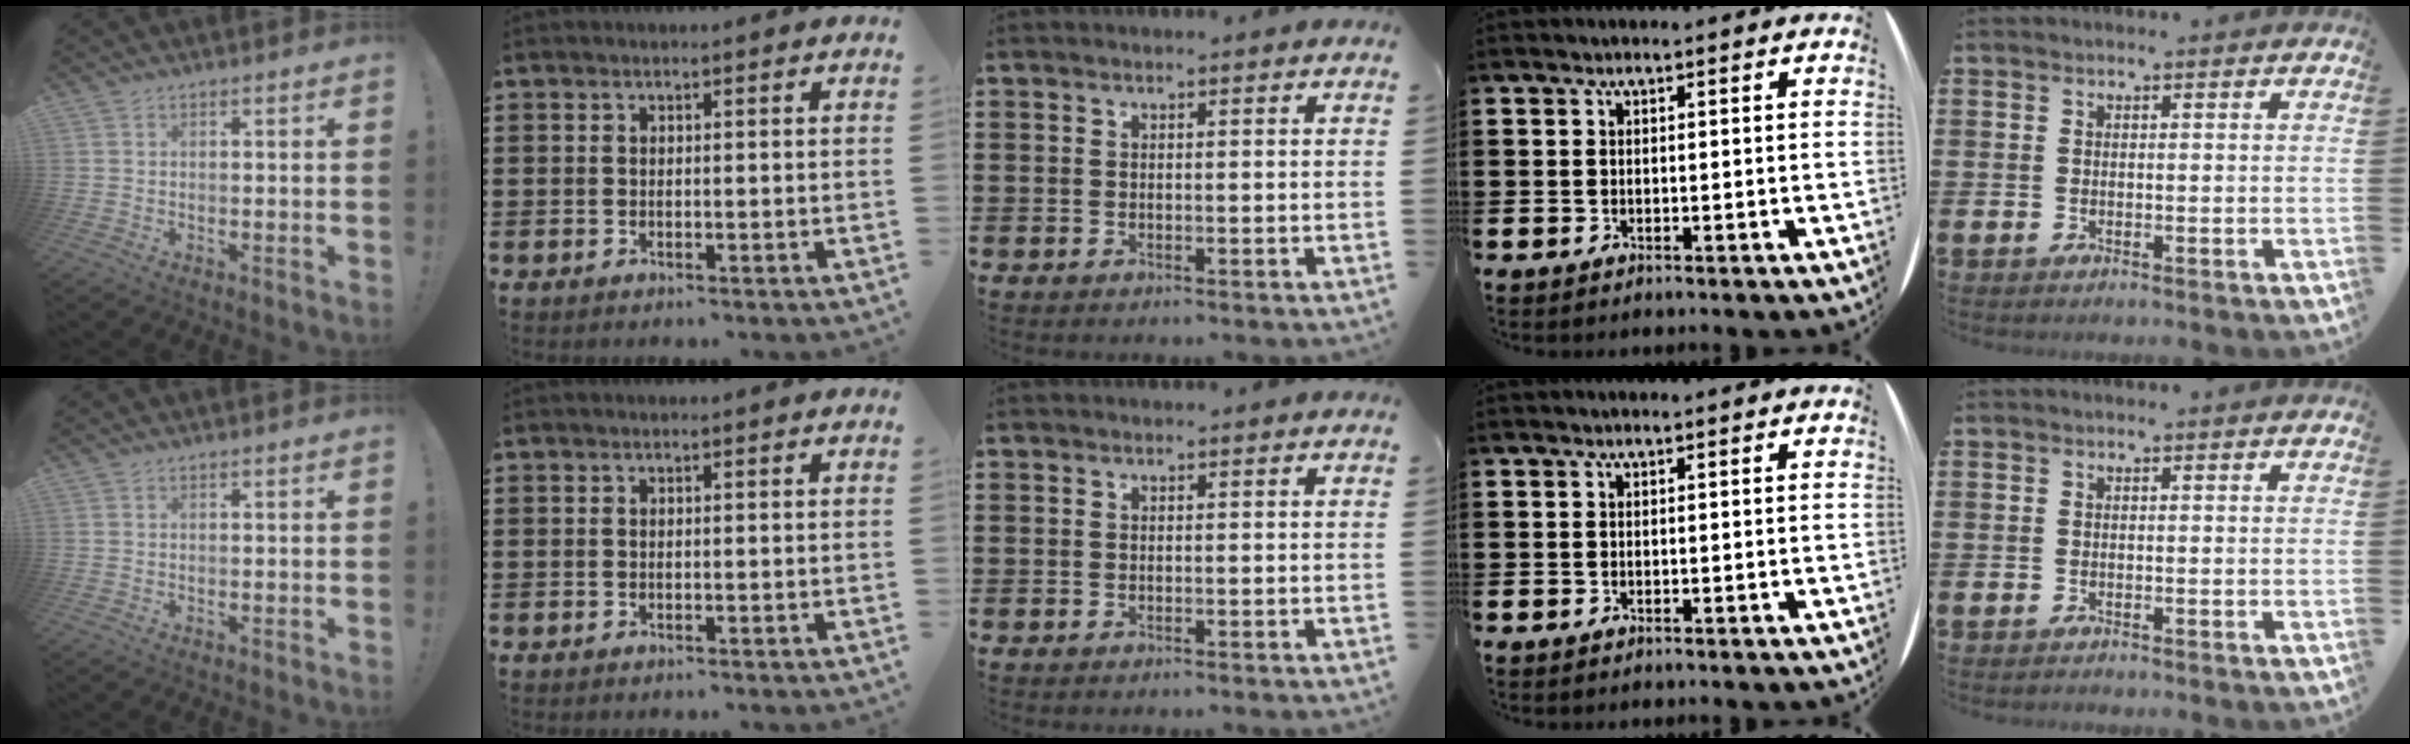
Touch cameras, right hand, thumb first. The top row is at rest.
{}